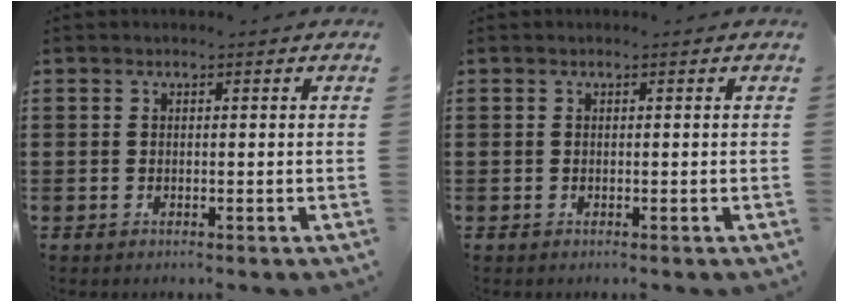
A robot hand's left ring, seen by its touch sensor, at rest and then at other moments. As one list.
[{"total": 0.0}]